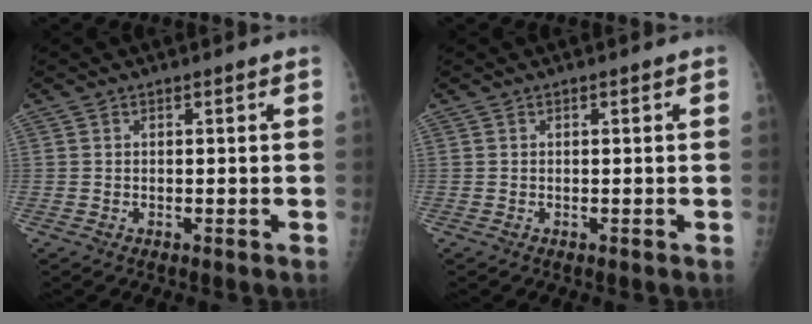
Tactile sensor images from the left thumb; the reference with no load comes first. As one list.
[{"total": 0.0}]